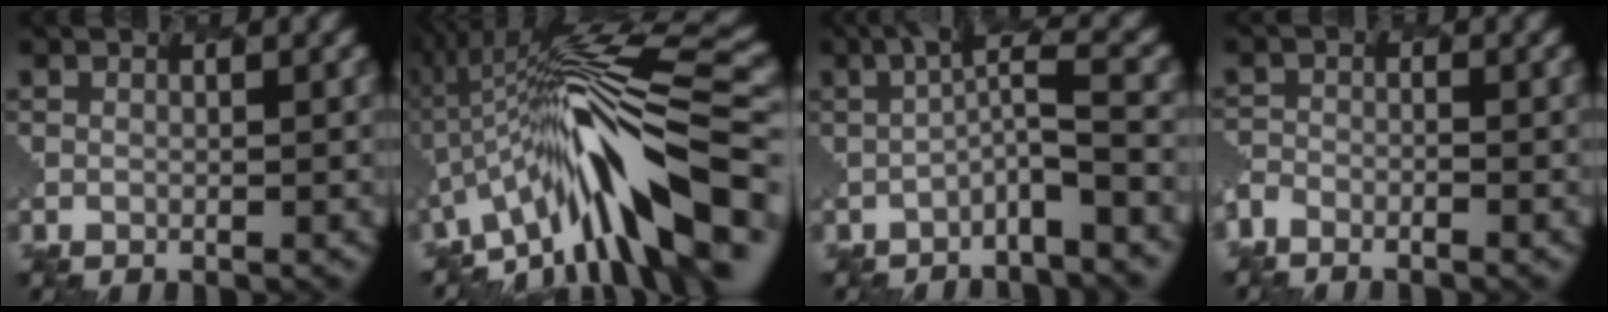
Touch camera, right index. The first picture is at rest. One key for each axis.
{"total": 9.8, "fx": -4.2, "fy": 2.4, "fz": 8.4, "tx": -0.171, "ty": 0.034, "tz": -0.085}
{"total": 3.6, "fx": -1.7, "fy": 0.2, "fz": 3.1, "tx": -0.069, "ty": 0.017, "tz": -0.046}
{"total": 4.4, "fx": -4.1, "fy": 1.4, "fz": -0.3, "tx": -0.022, "ty": -0.005, "tz": -0.070}